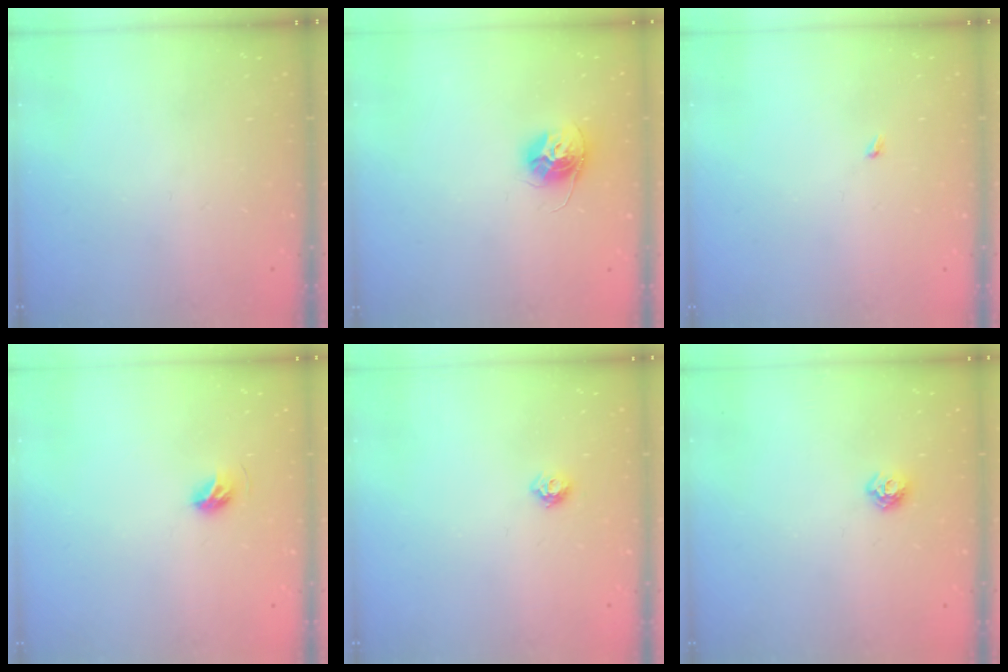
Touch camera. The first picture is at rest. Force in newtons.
{"total": 11.3, "press": 11.2, "slide": 0.8}
{"total": 1.9, "press": 1.9, "slide": 0.3}
{"total": 5.3, "press": 5.2, "slide": 0.9}
{"total": 6.1, "press": 6.0, "slide": 0.9}
{"total": 6.8, "press": 6.7, "slide": 1.0}